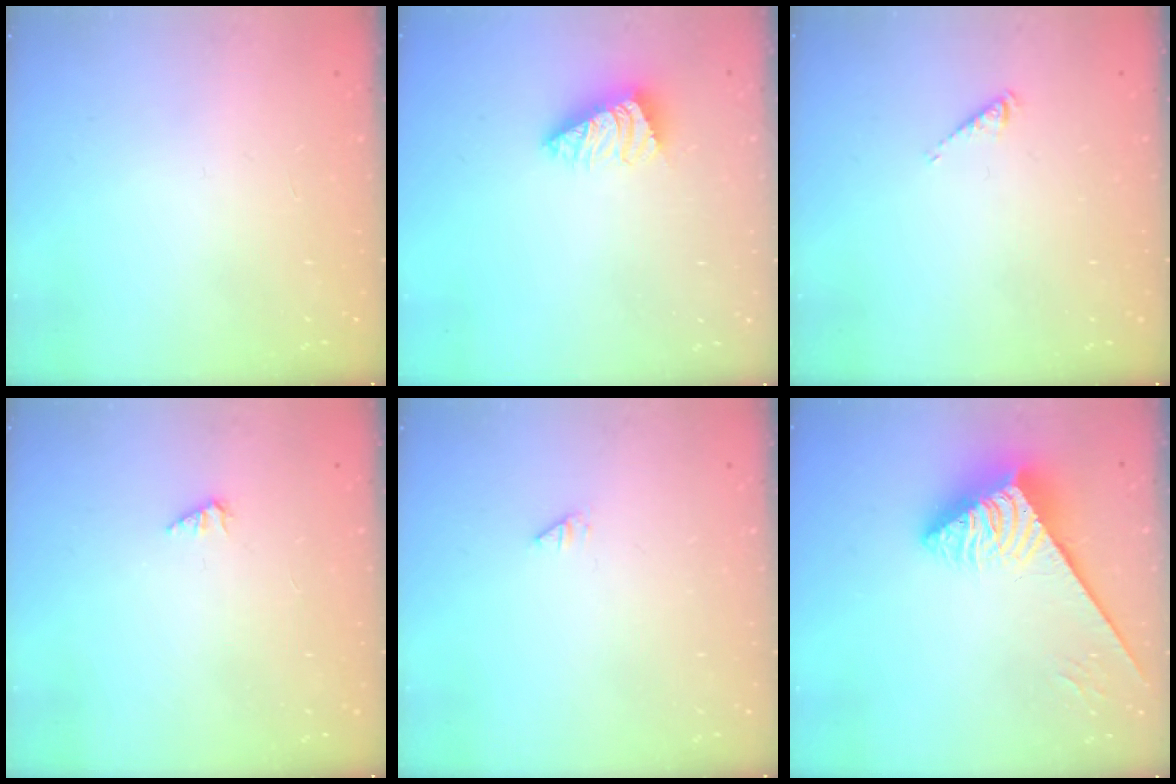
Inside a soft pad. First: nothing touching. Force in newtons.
{"total": 2.1, "press": 2.1, "slide": 0.5}
{"total": 2.7, "press": 2.6, "slide": 0.5}
{"total": 1.1, "press": 1.1, "slide": 0.1}
{"total": 0.0}
{"total": 5.0, "press": 5.0, "slide": 0.4}